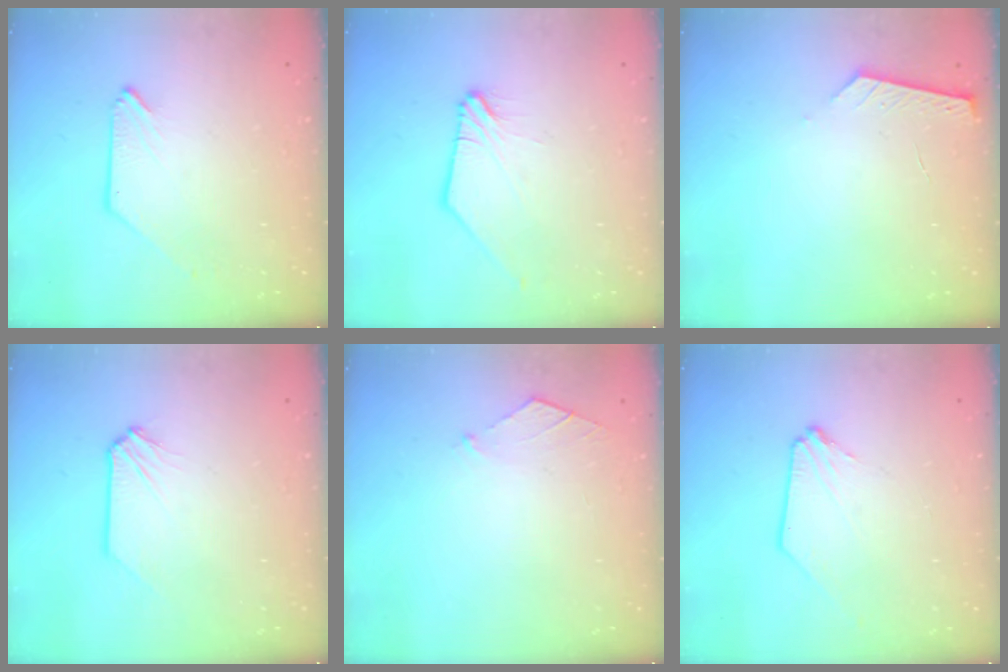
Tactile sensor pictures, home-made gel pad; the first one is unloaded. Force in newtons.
{"total": 1.0, "press": 1.0, "slide": 0.2}
{"total": 3.5, "press": 3.4, "slide": 0.5}
{"total": 0.0}
{"total": 4.8, "press": 4.7, "slide": 0.6}
{"total": 0.6, "press": 0.6, "slide": 0.1}